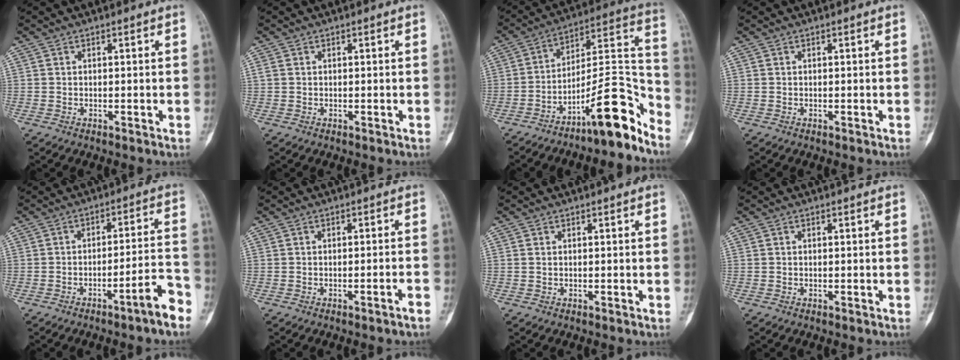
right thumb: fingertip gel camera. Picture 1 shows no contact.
{"total": 0.7, "force": [0.2, 0.6, 0.4], "torque": [-0.009, 0.006, 0.004]}
{"total": 15.6, "force": [-11.2, 3.3, 10.4], "torque": [-0.128, 0.127, -0.181]}
{"total": 0.0}
{"total": 7.7, "force": [-5.1, 0.5, 5.7], "torque": [-0.082, 0.049, -0.074]}
{"total": 2.2, "force": [-1.6, -0.2, 1.4], "torque": [-0.031, 0.012, -0.018]}
{"total": 0.5, "force": [0.0, 0.4, 0.4], "torque": [-0.014, 0.000, 0.000]}
{"total": 0.0}